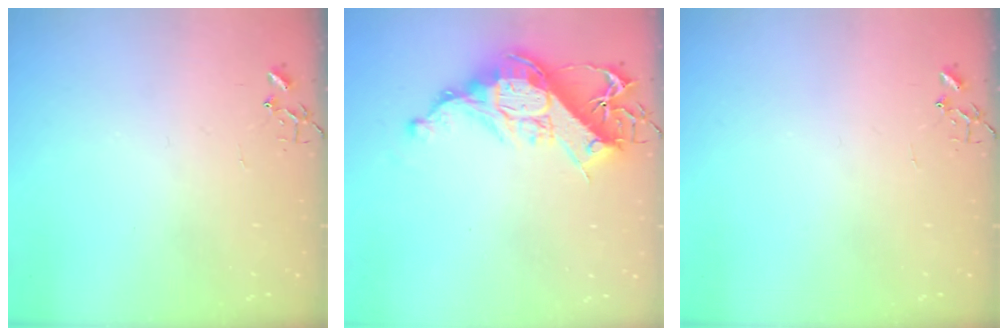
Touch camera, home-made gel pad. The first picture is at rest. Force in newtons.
{"total": 15.9, "press": 15.8, "slide": 1.5}
{"total": 0.0}